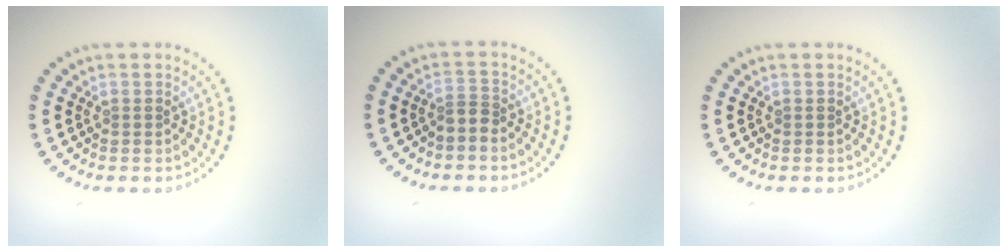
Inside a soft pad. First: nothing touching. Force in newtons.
{"total": 1.3, "press": 0.9, "slide": 0.9}
{"total": 0.0}